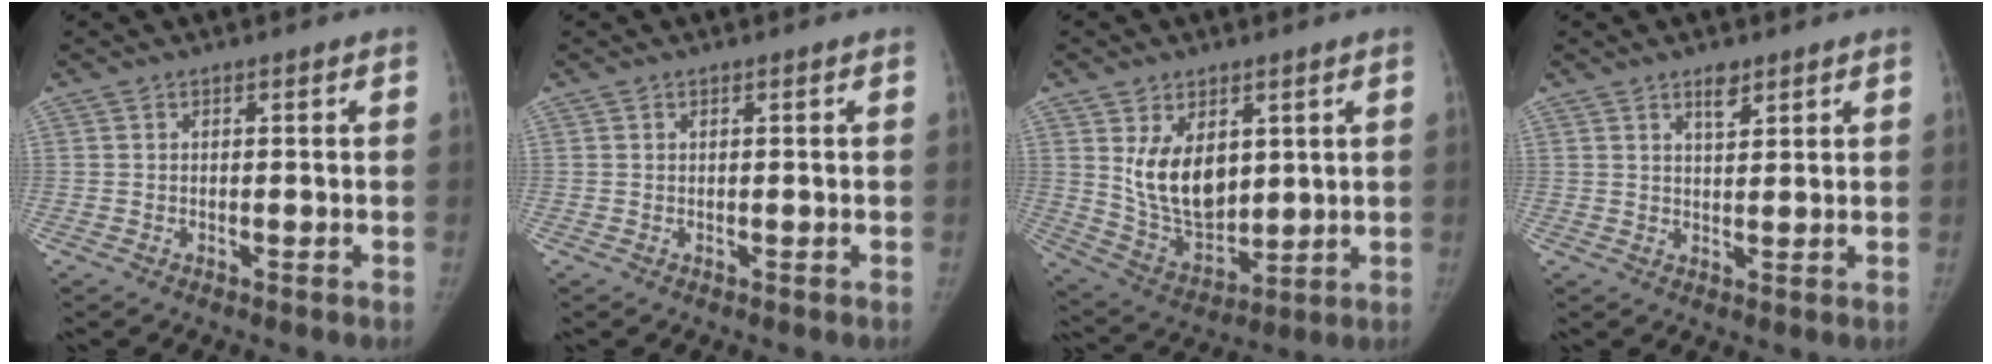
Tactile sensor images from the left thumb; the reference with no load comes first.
{"total": 0.0}
{"total": 13.0, "force": [3.7, 8.2, 9.4], "torque": [-0.124, -0.031, 0.088]}
{"total": 3.3, "force": [2.3, 1.4, 2.0], "torque": [-0.021, -0.015, 0.038]}